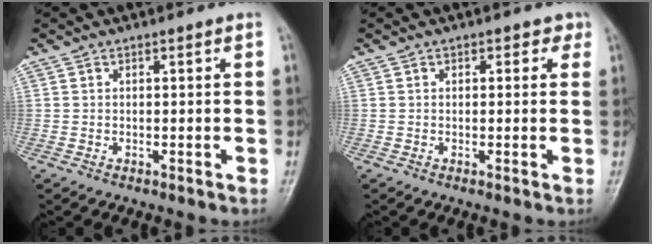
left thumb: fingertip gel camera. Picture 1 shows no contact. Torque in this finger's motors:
{"motor_torque": [-0.18, 0.04, -0.21, -0.25, 0.04]}